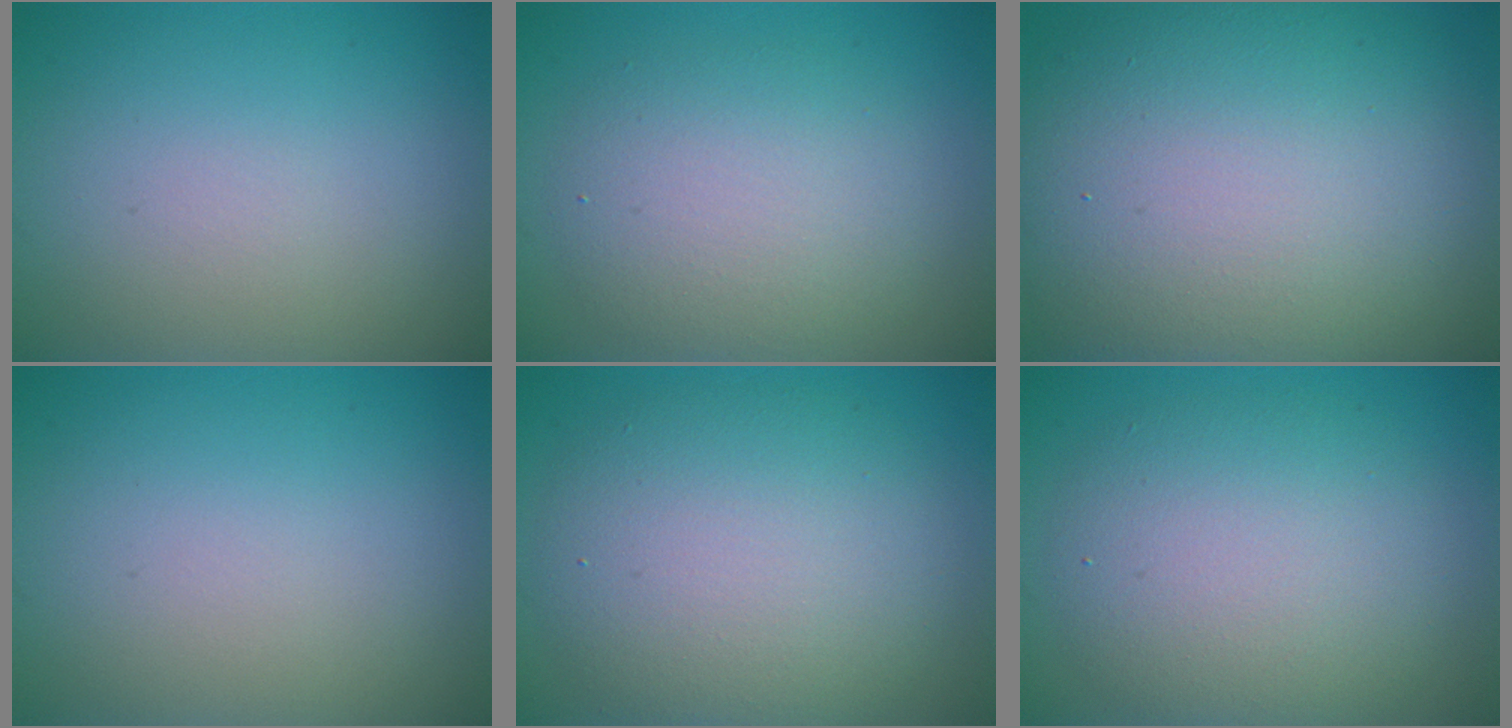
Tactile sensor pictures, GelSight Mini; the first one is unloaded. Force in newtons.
{"total": 4.8, "press": 4.8, "slide": 0.1}
{"total": 15.6, "press": 15.6, "slide": 1.0}
{"total": 0.0}
{"total": 7.8, "press": 7.8, "slide": 0.2}
{"total": 6.4, "press": 6.4, "slide": 0.5}